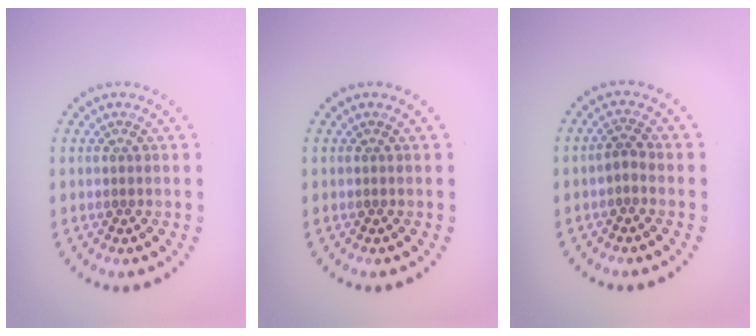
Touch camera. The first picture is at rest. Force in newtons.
{"total": 0.0}
{"total": 1.5, "press": 1.2, "slide": 0.8}